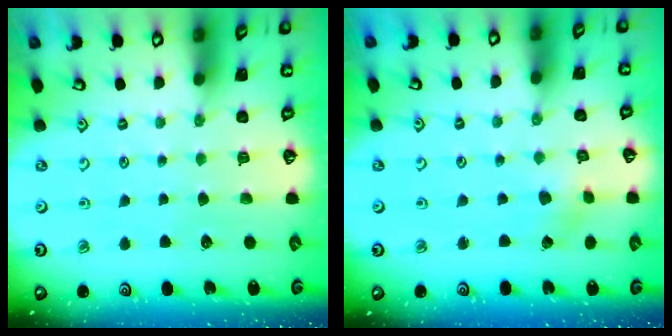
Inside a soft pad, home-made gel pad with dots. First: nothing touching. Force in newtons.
{"total": 2.3, "press": 2.3, "slide": 0.3}